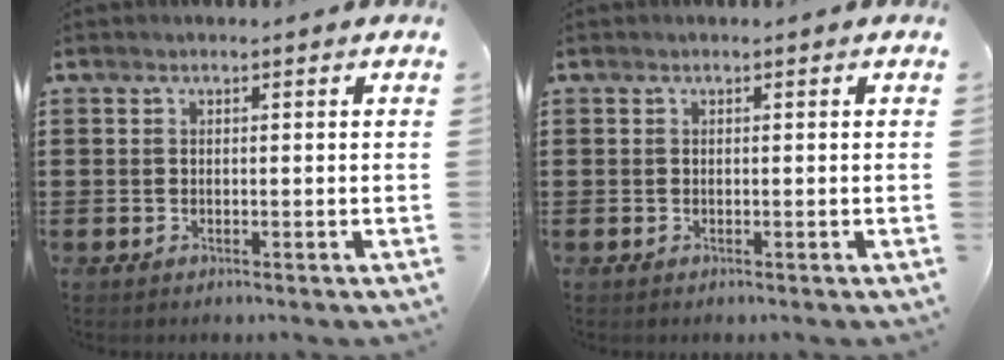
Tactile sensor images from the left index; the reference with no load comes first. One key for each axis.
{"total": 0.0}